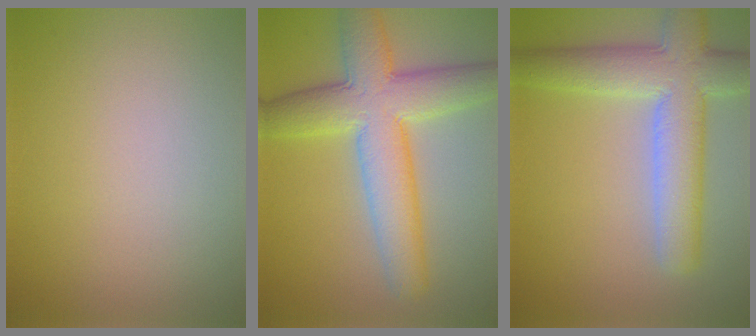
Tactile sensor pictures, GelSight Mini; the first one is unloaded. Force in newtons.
{"total": 8.6, "press": 8.6, "slide": 0.2}
{"total": 7.5, "press": 7.5, "slide": 0.5}